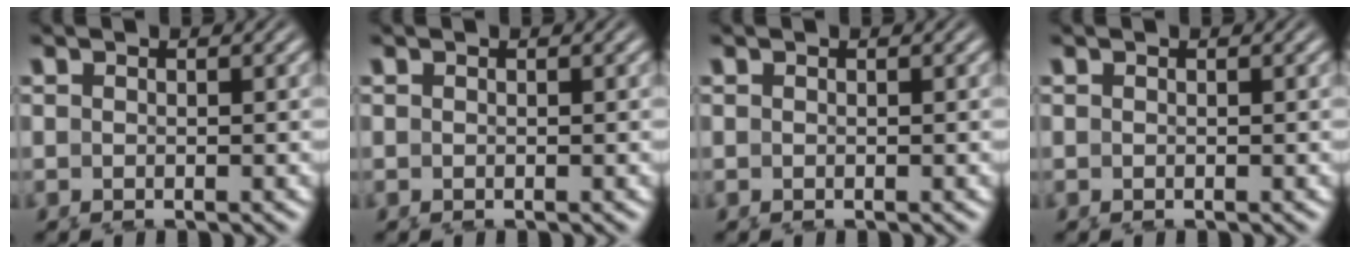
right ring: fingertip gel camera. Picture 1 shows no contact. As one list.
[{"total": 0.0}, {"total": 0.0}, {"total": 0.0}]